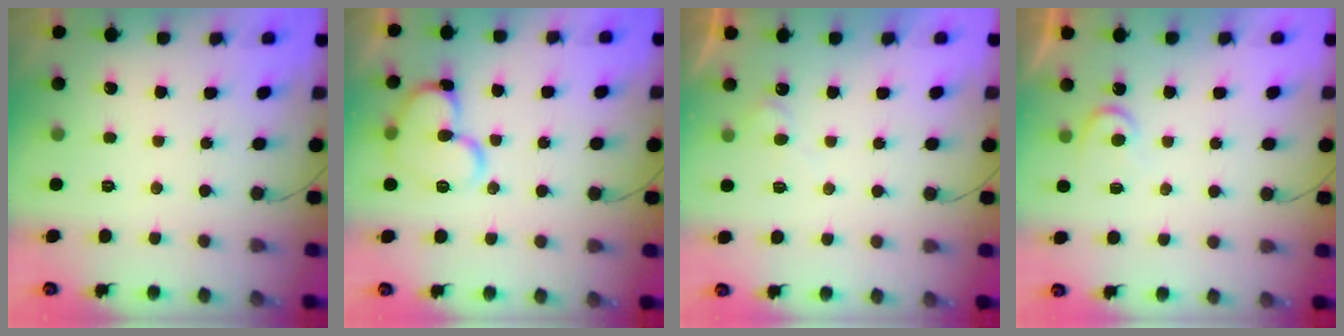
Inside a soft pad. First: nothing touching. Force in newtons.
{"total": 13.1, "press": 13.1, "slide": 1.3}
{"total": 5.5, "press": 5.5, "slide": 0.4}
{"total": 4.9, "press": 4.9, "slide": 0.5}